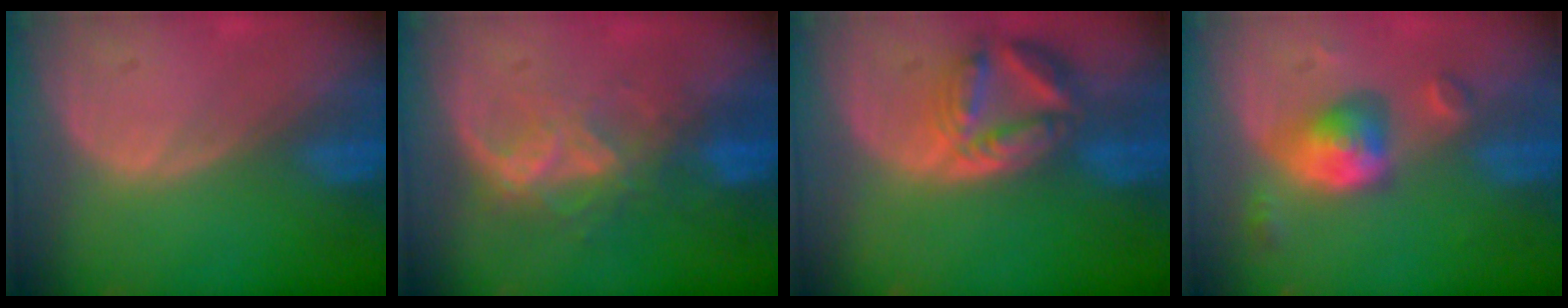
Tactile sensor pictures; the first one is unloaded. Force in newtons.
{"total": 6.8, "press": 6.2, "slide": 2.8}
{"total": 8.0, "press": 7.1, "slide": 3.8}
{"total": 5.6, "press": 5.4, "slide": 1.8}